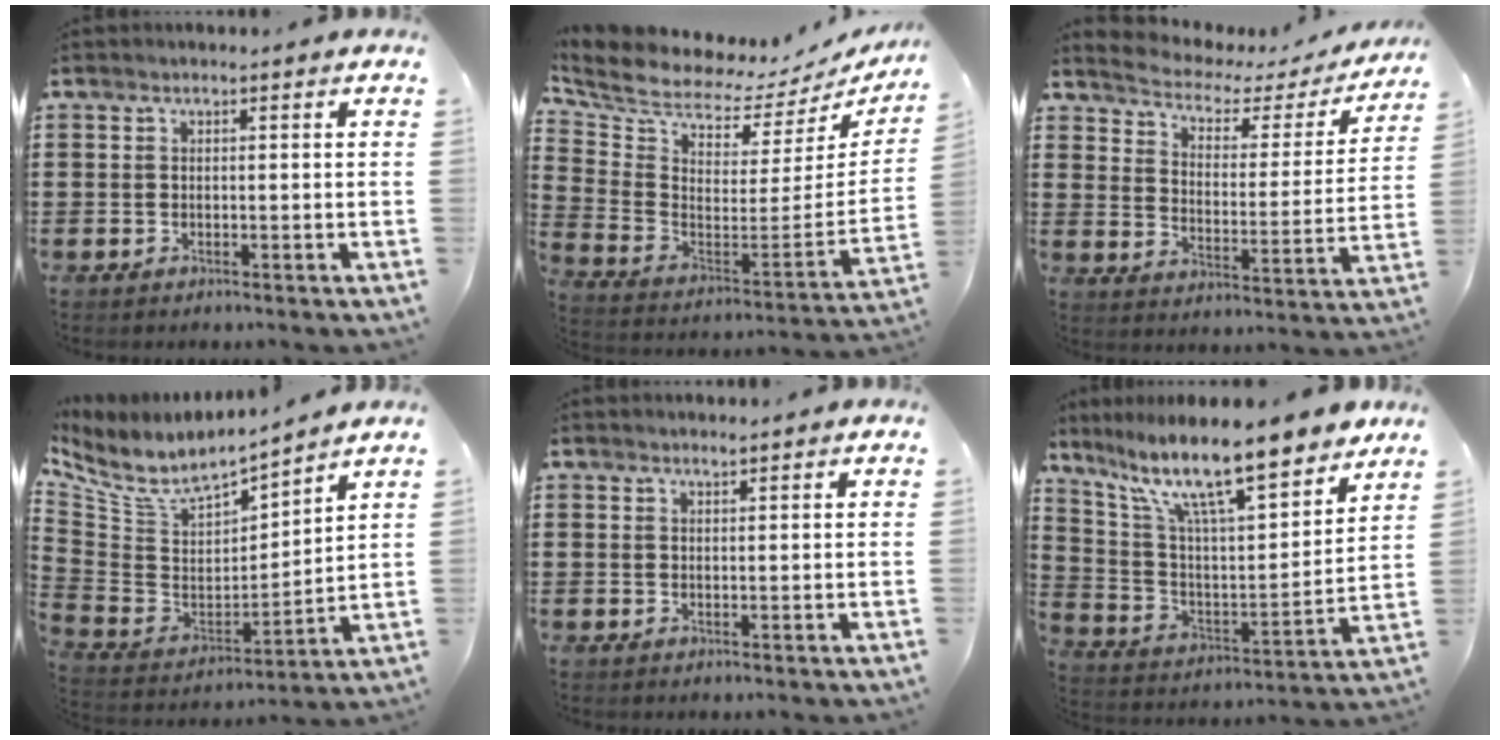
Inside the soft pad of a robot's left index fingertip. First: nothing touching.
{"total": 4.5, "force": [4.1, 1.6, 0.9], "torque": [-0.052, -0.055, 0.066]}
{"total": 3.1, "force": [2.5, 1.3, 1.1], "torque": [-0.042, -0.020, 0.033]}
{"total": 6.2, "force": [5.0, 2.0, 3.0], "torque": [-0.089, -0.045, 0.082]}
{"total": 1.4, "force": [1.4, 0.0, 0.1], "torque": [-0.005, -0.001, 0.027]}
{"total": 13.4, "force": [10.5, 2.5, 8.0], "torque": [-0.175, -0.065, 0.174]}